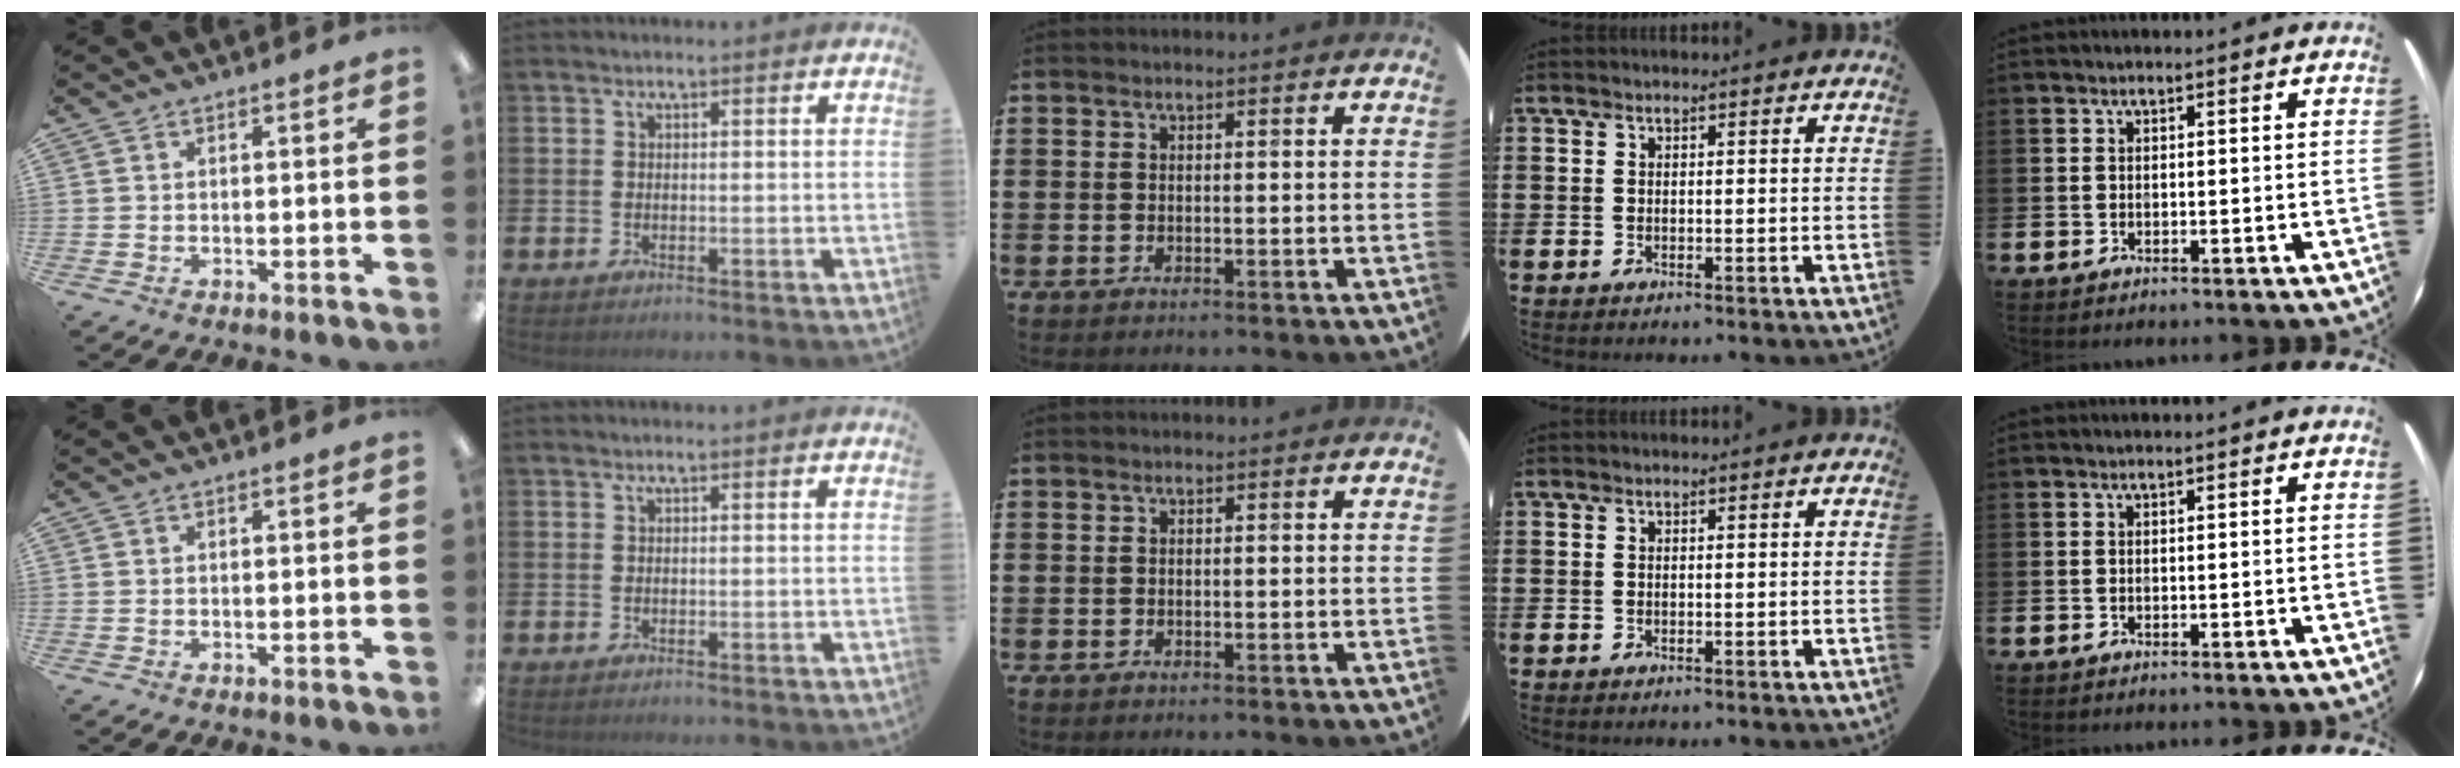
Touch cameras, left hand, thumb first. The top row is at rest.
{}